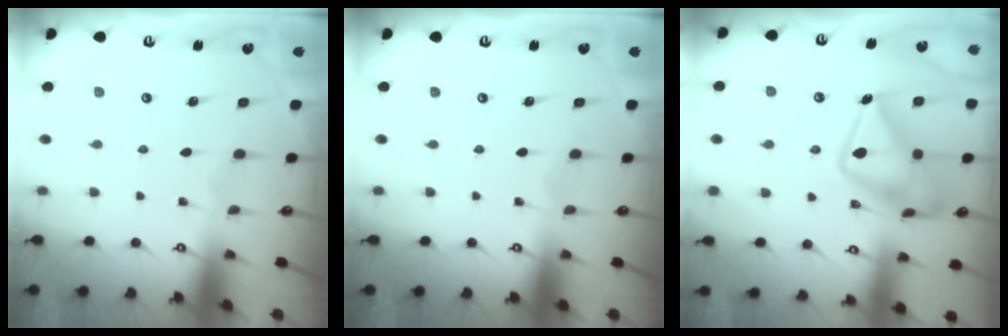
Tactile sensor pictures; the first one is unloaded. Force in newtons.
{"total": 0.0}
{"total": 19.3, "press": 19.3, "slide": 1.3}